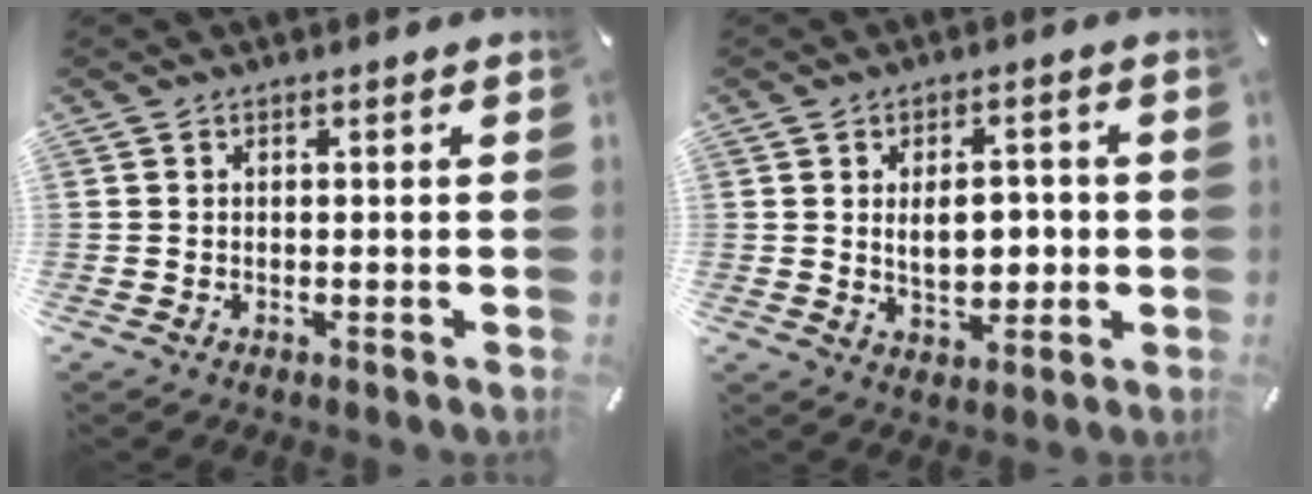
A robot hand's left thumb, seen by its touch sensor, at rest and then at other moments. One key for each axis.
{"total": 8.0, "fx": 0.3, "fy": 5.1, "fz": 6.1, "tx": -0.084, "ty": 0.003, "tz": 0.002}